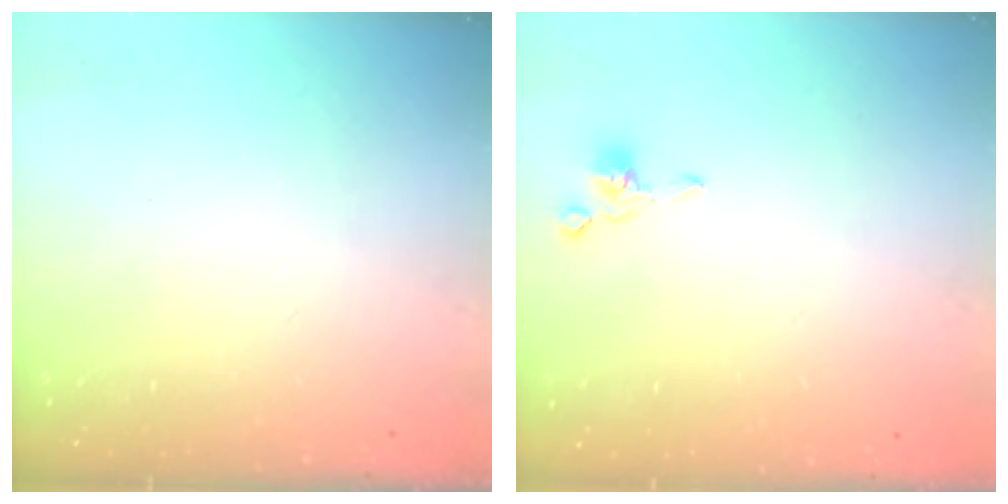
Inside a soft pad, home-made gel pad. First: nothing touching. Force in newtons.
{"total": 2.3, "press": 2.3, "slide": 0.6}